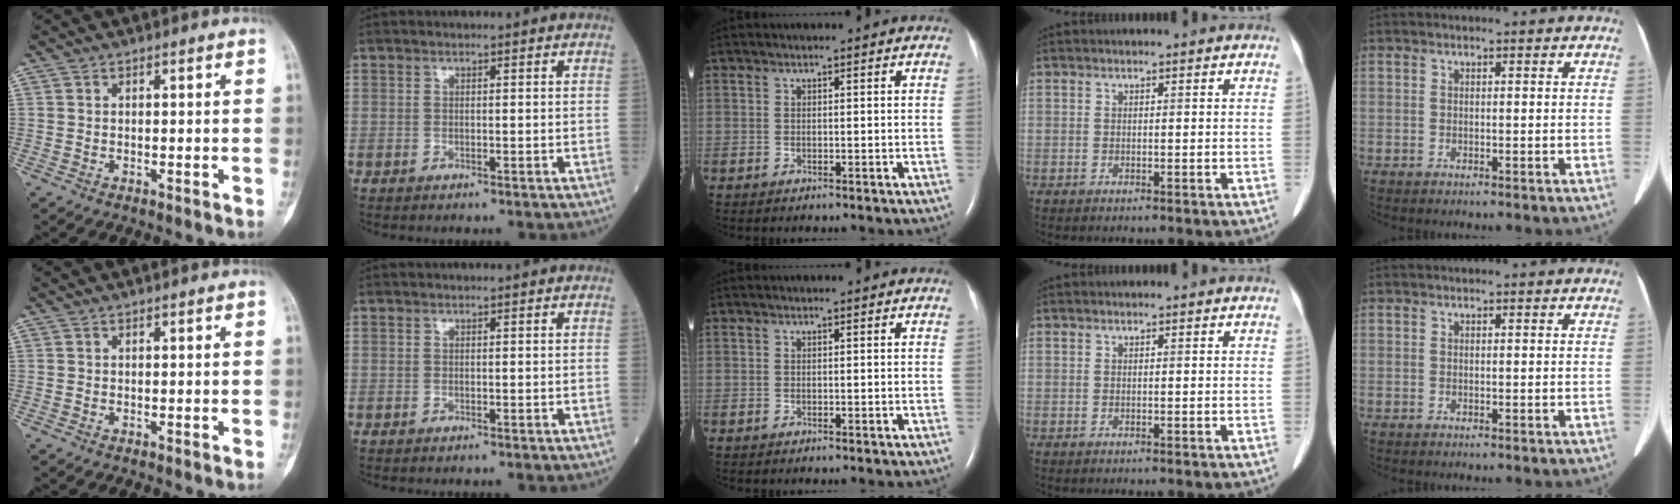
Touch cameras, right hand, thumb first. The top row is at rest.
{}